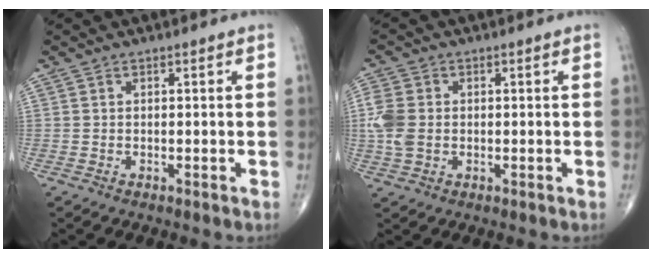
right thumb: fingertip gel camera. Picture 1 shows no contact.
{"total": 6.1, "force": [-0.2, 4.5, 4.2], "torque": [-0.106, 0.006, -0.006]}